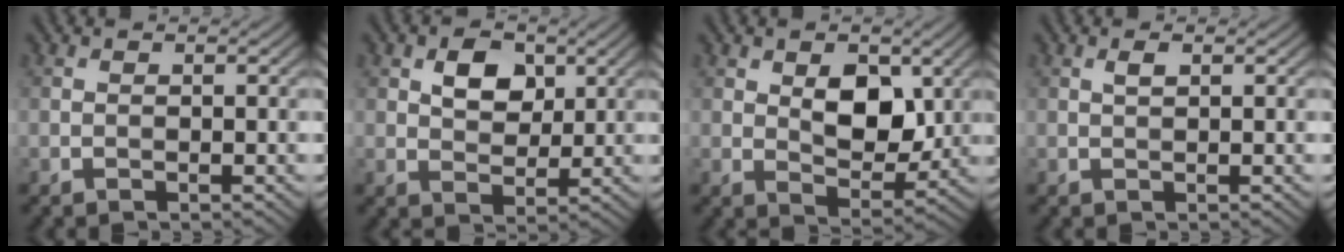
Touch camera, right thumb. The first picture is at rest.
{"total": 5.3, "force": [2.1, 3.6, 3.3], "torque": [-0.059, 0.000, 0.032]}
{"total": 6.6, "force": [1.9, 3.9, 4.9], "torque": [-0.079, -0.007, 0.032]}
{"total": 1.2, "force": [0.6, 0.4, 1.0], "torque": [-0.022, 0.000, 0.013]}